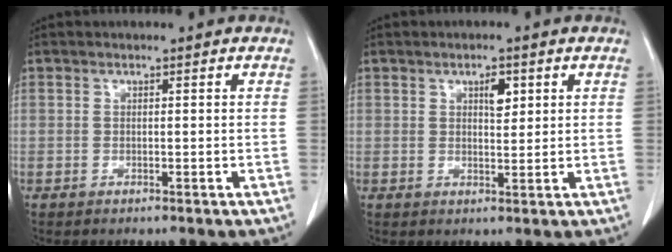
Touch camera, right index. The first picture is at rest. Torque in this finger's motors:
{"motor_torque": [0.05, 0.04, 0.06, 0.02]}